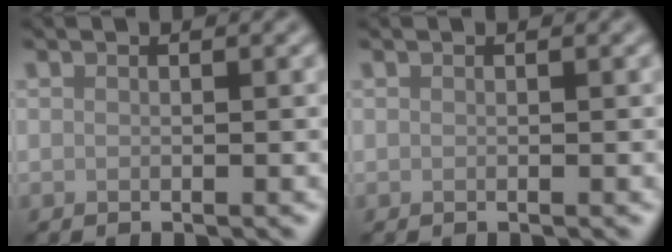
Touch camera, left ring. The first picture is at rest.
{"total": 0.0}